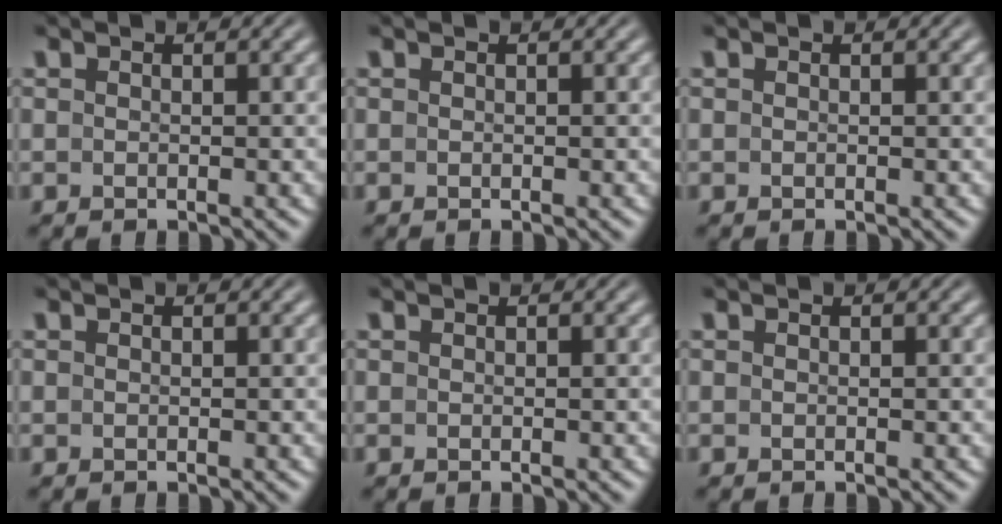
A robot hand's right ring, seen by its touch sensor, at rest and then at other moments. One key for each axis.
{"total": 0.0}
{"total": 0.0}
{"total": 0.0}
{"total": 0.0}
{"total": 0.0}